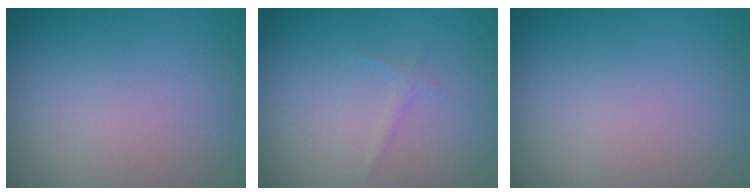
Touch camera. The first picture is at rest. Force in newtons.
{"total": 0.6, "press": 0.6, "slide": 0.1}
{"total": 0.0}